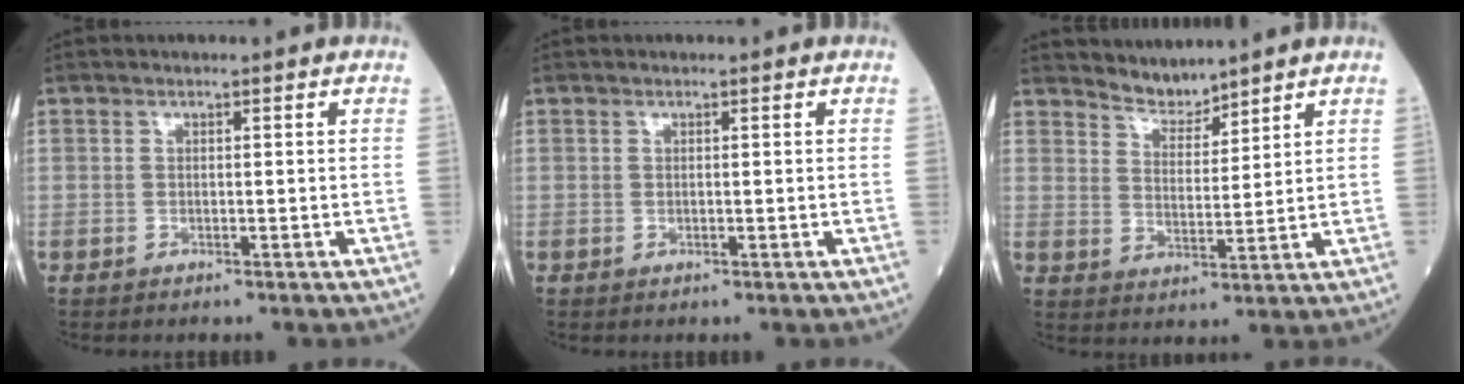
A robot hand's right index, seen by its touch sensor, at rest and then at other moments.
{"total": 0.0}
{"total": 4.2, "force": [4.1, 0.6, 0.1], "torque": [-0.005, 0.003, 0.082]}